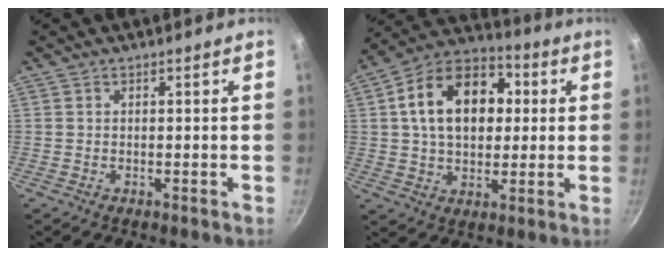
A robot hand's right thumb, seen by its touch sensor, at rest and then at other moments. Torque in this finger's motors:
{"motor_torque": [0.28, 3.43, 1.53, 0.28, 0.49]}